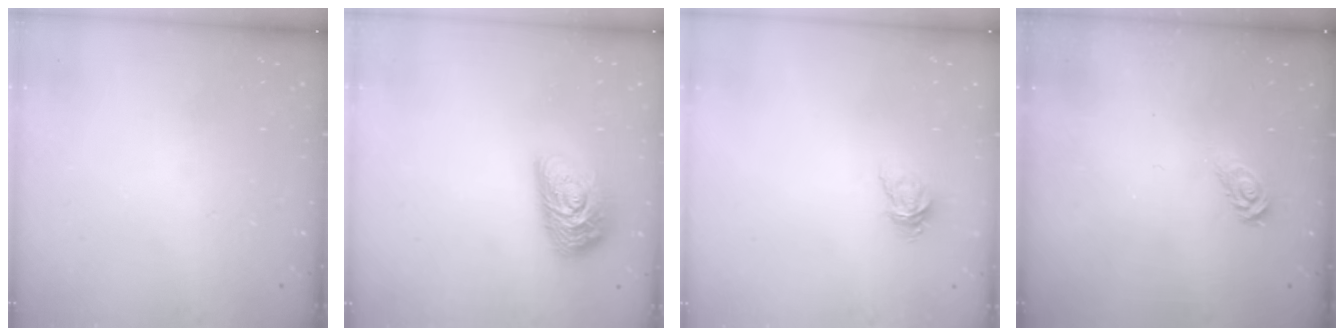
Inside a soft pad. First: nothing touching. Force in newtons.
{"total": 14.0, "press": 14.0, "slide": 0.8}
{"total": 3.8, "press": 3.8, "slide": 0.4}
{"total": 3.6, "press": 3.5, "slide": 0.3}